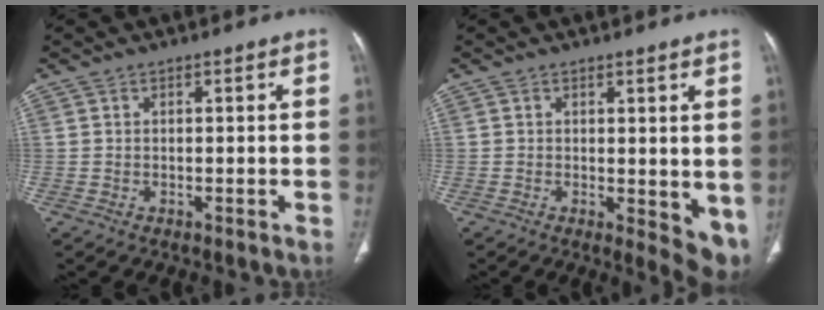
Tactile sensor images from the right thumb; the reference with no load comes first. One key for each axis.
{"total": 6.5, "fx": 0.3, "fy": 2.7, "fz": 5.8, "tx": -0.066, "ty": -0.018, "tz": 0.008}